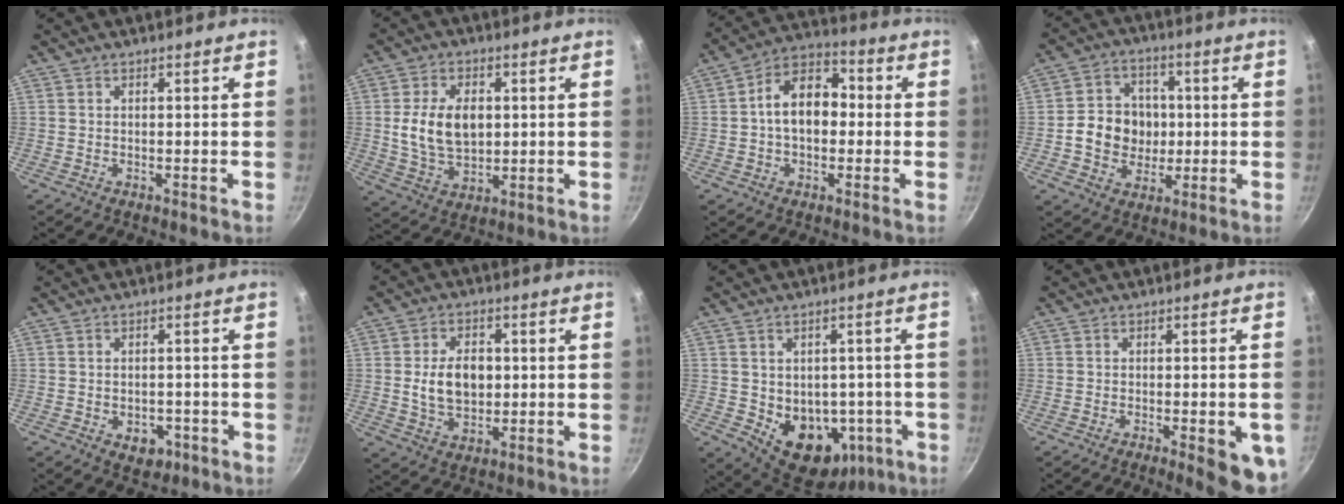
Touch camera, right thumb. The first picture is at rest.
{"total": 11.5, "force": [1.3, 7.6, 8.6], "torque": [-0.138, -0.006, 0.027]}
{"total": 11.9, "force": [0.0, 8.2, 8.7], "torque": [-0.098, 0.040, -0.018]}
{"total": 11.2, "force": [-0.4, 9.8, 5.5], "torque": [-0.059, 0.012, -0.013]}
{"total": 4.8, "force": [-1.9, 3.4, 2.7], "torque": [-0.023, 0.013, -0.012]}
{"total": 9.5, "force": [0.5, 6.5, 6.9], "torque": [-0.098, 0.000, 0.009]}
{"total": 14.7, "force": [-3.4, 11.0, 9.1], "torque": [-0.079, 0.009, -0.018]}
{"total": 8.8, "force": [-3.1, 2.5, 7.9], "torque": [-0.075, 0.009, -0.036]}